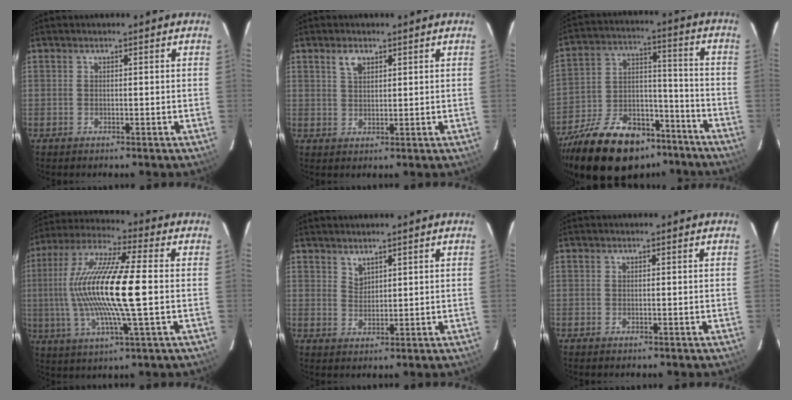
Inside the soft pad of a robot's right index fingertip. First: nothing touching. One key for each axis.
{"total": 2.9, "fx": 1.7, "fy": 1.6, "fz": 1.8, "tx": -0.031, "ty": 0.006, "tz": 0.032}
{"total": 26.3, "fx": -19.0, "fy": 12.7, "fz": 13.0, "tx": -0.270, "ty": 0.014, "tz": -0.288}
{"total": 18.9, "fx": -0.3, "fy": 2.2, "fz": 18.7, "tx": -0.358, "ty": 0.000, "tz": -0.010}
{"total": 2.3, "fx": 2.0, "fy": 0.9, "fz": 0.5, "tx": -0.005, "ty": 0.003, "tz": 0.038}
{"total": 0.0}